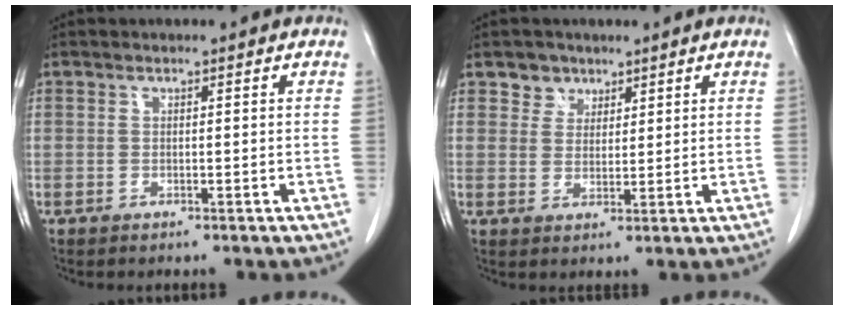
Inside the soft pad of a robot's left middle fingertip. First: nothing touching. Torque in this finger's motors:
{"motor_torque": [0.39, -0.39, 0.02, -0.01]}